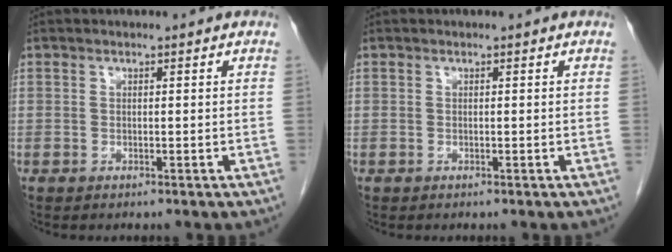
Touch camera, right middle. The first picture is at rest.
{"total": 0.0}